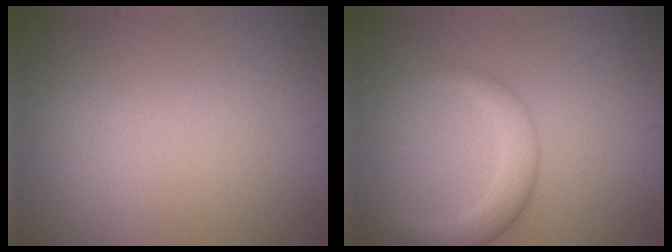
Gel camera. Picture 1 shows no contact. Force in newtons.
{"total": 2.9, "press": 2.9, "slide": 0.2}